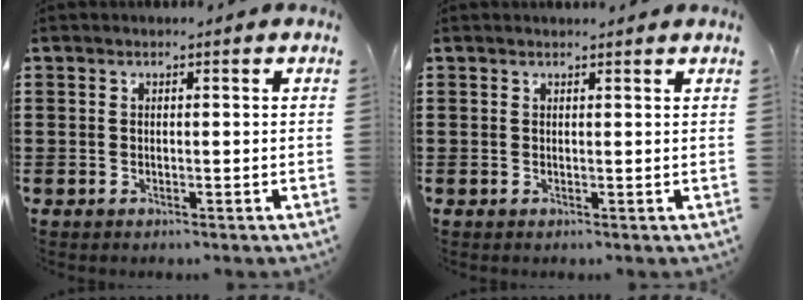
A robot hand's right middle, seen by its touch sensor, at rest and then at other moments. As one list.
[{"total": 0.6, "force": [0.6, 0.0, 0.1], "torque": [0.003, -0.004, 0.010]}]